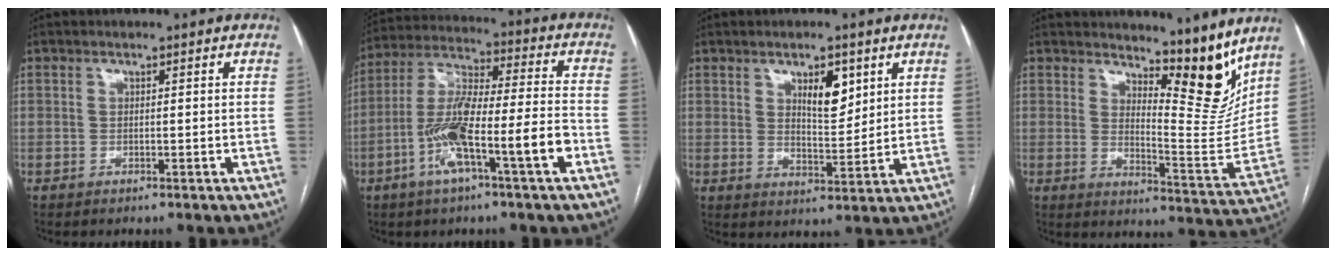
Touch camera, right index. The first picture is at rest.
{"total": 14.4, "force": [-5.6, 0.9, 13.2], "torque": [-0.250, 0.009, -0.103]}
{"total": 6.2, "force": [3.0, 2.3, 4.9], "torque": [-0.082, -0.004, 0.053]}
{"total": 11.0, "force": [9.0, 2.4, 5.9], "torque": [-0.076, -0.043, 0.132]}